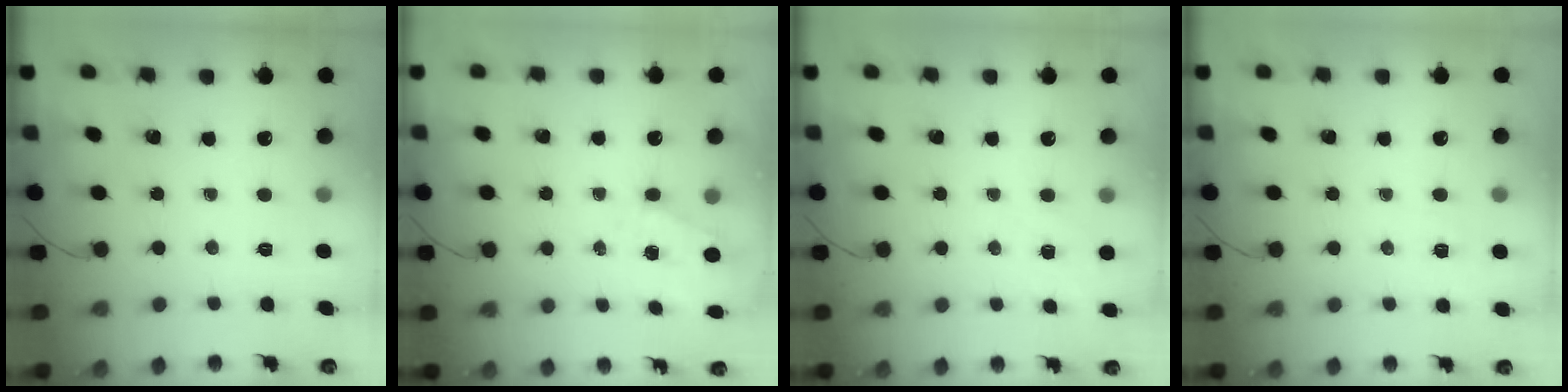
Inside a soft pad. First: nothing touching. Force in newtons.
{"total": 5.3, "press": 5.2, "slide": 1.0}
{"total": 5.2, "press": 4.9, "slide": 1.9}
{"total": 1.8, "press": 0.4, "slide": 1.8}